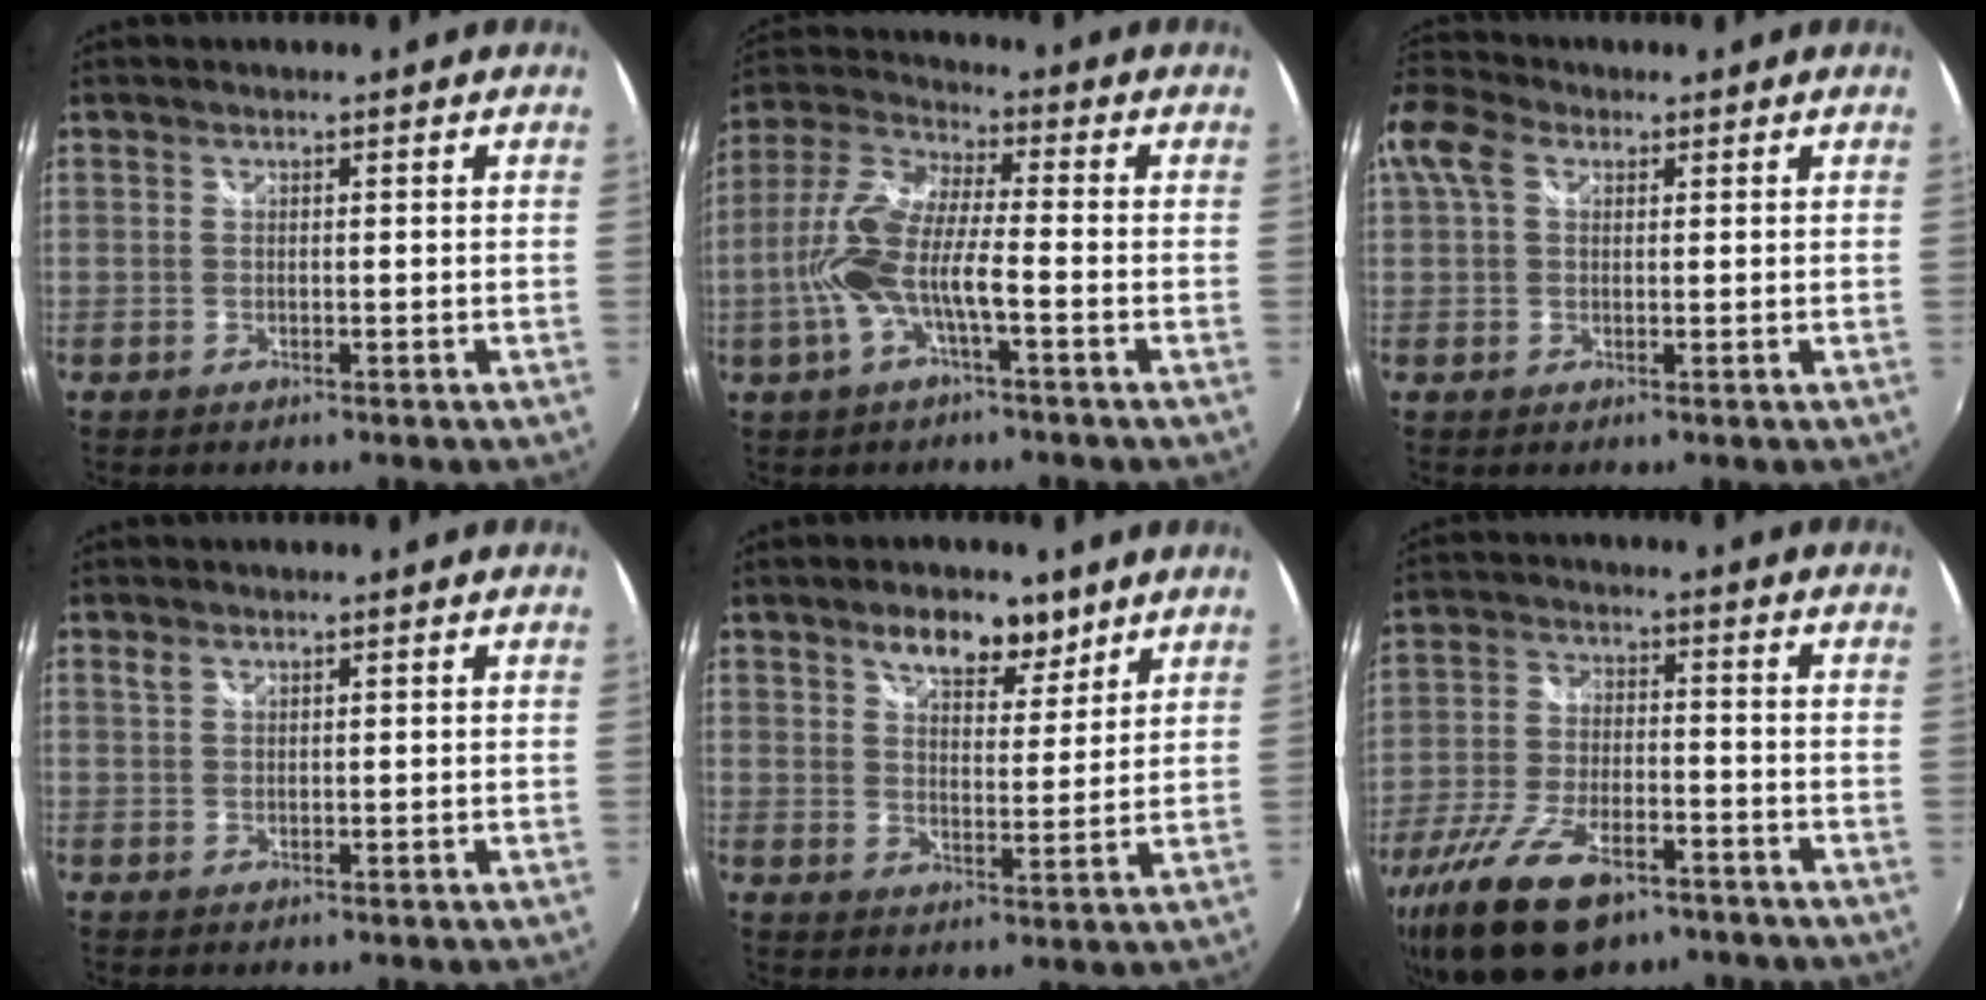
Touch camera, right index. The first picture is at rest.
{"total": 12.0, "force": [-3.3, 3.2, 11.1], "torque": [-0.239, 0.003, -0.064]}
{"total": 10.0, "force": [2.8, 7.2, 6.4], "torque": [-0.158, 0.032, 0.047]}
{"total": 0.9, "force": [0.6, 0.4, 0.5], "torque": [-0.009, 0.001, 0.012]}
{"total": 8.4, "force": [5.8, 4.1, 4.6], "torque": [-0.066, 0.004, 0.092]}
{"total": 16.7, "force": [-11.1, 7.4, 10.1], "torque": [-0.221, -0.036, -0.194]}